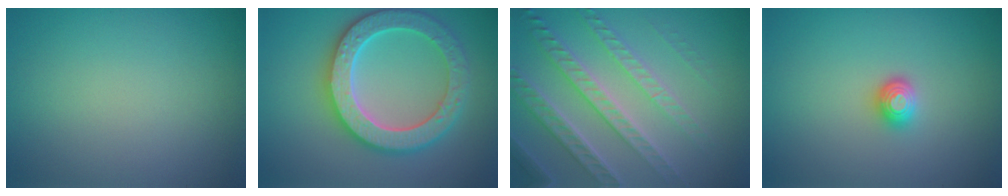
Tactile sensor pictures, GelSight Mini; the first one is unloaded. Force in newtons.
{"total": 6.4, "press": 6.3, "slide": 1.4}
{"total": 6.1, "press": 4.6, "slide": 4.0}
{"total": 1.5, "press": 1.3, "slide": 0.8}